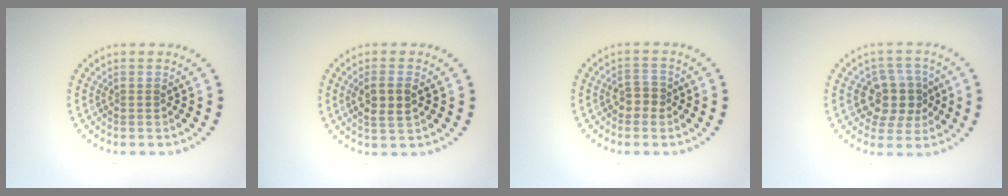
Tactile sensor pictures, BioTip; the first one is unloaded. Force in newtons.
{"total": 2.6, "press": 2.5, "slide": 0.9}
{"total": 1.9, "press": 1.8, "slide": 0.7}
{"total": 4.4, "press": 4.0, "slide": 1.8}